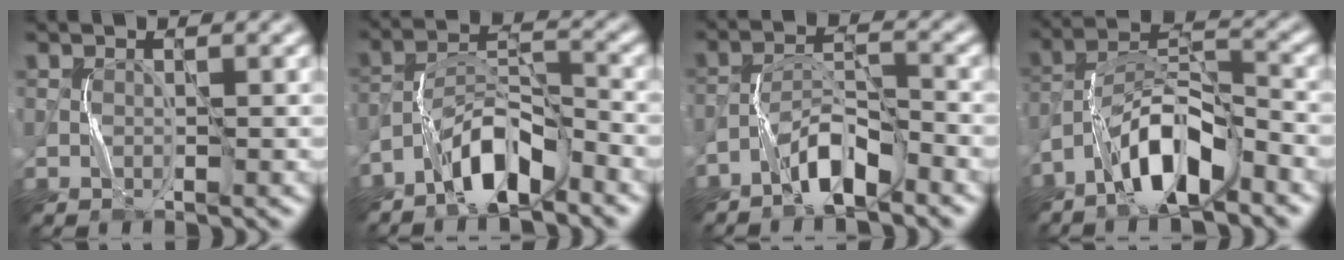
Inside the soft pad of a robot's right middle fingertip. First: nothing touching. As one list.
[{"total": 5.9, "force": [-4.3, 1.7, 3.6], "torque": [-0.064, 0.008, -0.083]}, {"total": 4.5, "force": [-3.3, 1.2, 2.8], "torque": [-0.049, 0.014, -0.065]}, {"total": 7.6, "force": [-5.1, 2.2, 5.2], "torque": [-0.093, 0.012, -0.097]}]